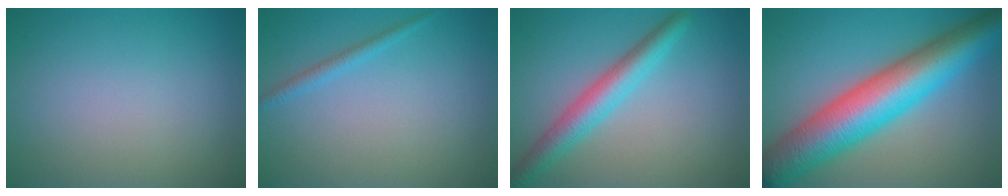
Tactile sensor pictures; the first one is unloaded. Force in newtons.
{"total": 1.2, "press": 1.1, "slide": 0.1}
{"total": 4.2, "press": 4.2, "slide": 0.2}
{"total": 11.9, "press": 11.9, "slide": 0.2}